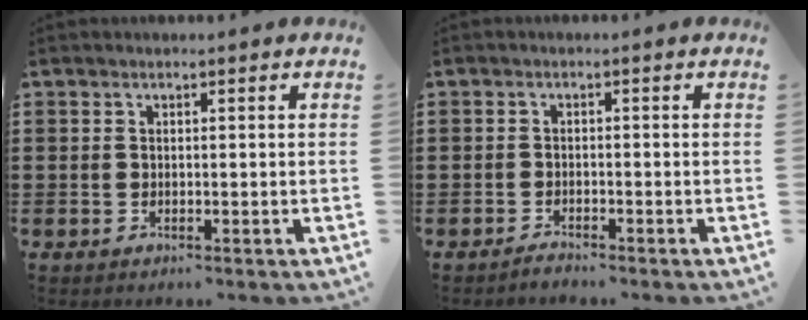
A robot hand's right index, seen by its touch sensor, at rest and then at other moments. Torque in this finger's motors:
{"motor_torque": [1.60, 0.54, -1.04, -0.21]}